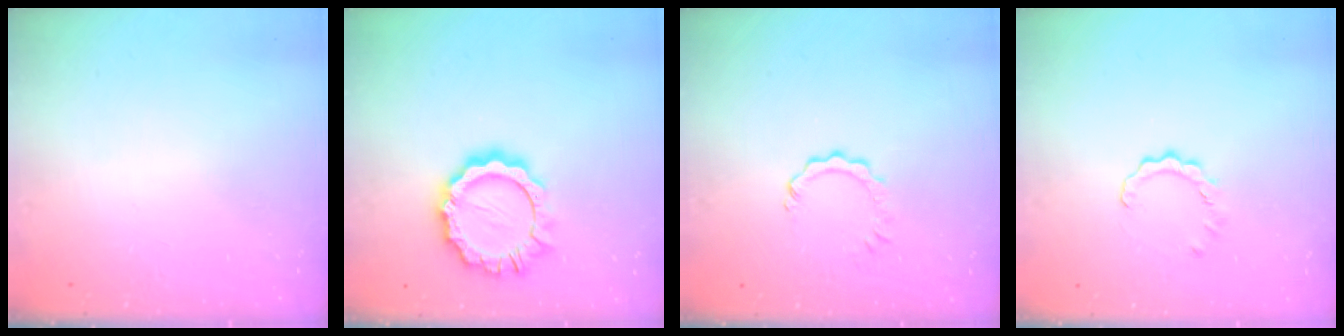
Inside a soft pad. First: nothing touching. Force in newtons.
{"total": 11.4, "press": 11.4, "slide": 1.1}
{"total": 4.1, "press": 4.1, "slide": 0.5}
{"total": 2.6, "press": 2.6, "slide": 0.2}